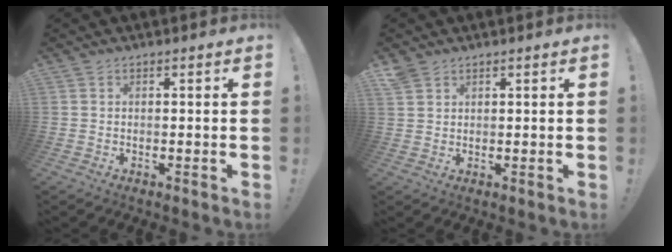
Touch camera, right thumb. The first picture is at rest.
{"total": 2.7, "force": [2.2, 1.3, 1.0], "torque": [-0.023, -0.009, 0.043]}